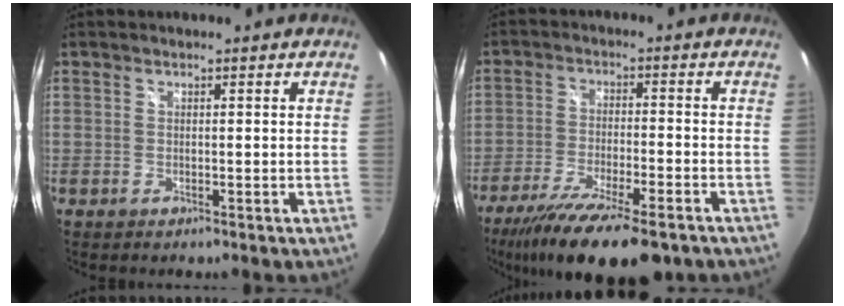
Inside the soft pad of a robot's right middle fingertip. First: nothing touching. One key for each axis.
{"total": 18.2, "fx": -13.5, "fy": 4.4, "fz": 11.4, "tx": -0.224, "ty": -0.055, "tz": -0.219}